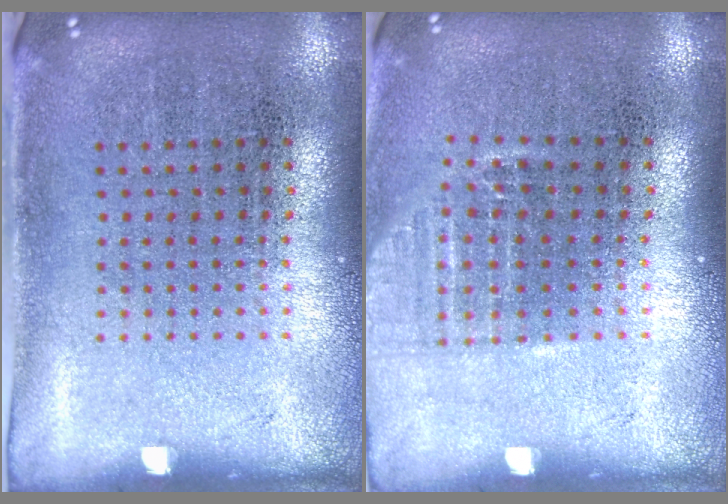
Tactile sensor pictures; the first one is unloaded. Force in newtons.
{"total": 1.0, "press": 0.9, "slide": 0.5}